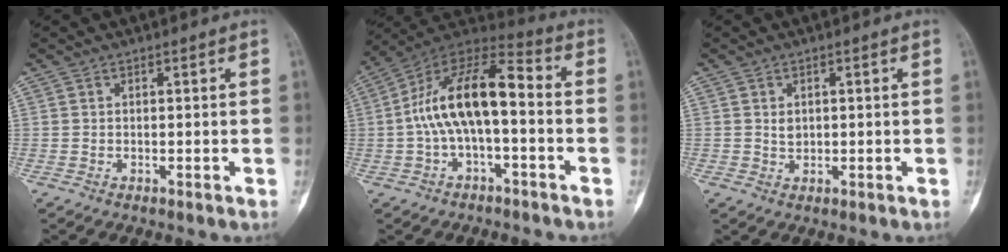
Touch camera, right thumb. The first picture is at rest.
{"total": 15.6, "force": [-1.1, 6.8, 14.0], "torque": [-0.255, 0.059, -0.028]}
{"total": 1.6, "force": [0.3, 1.4, 0.8], "torque": [-0.004, 0.000, 0.009]}